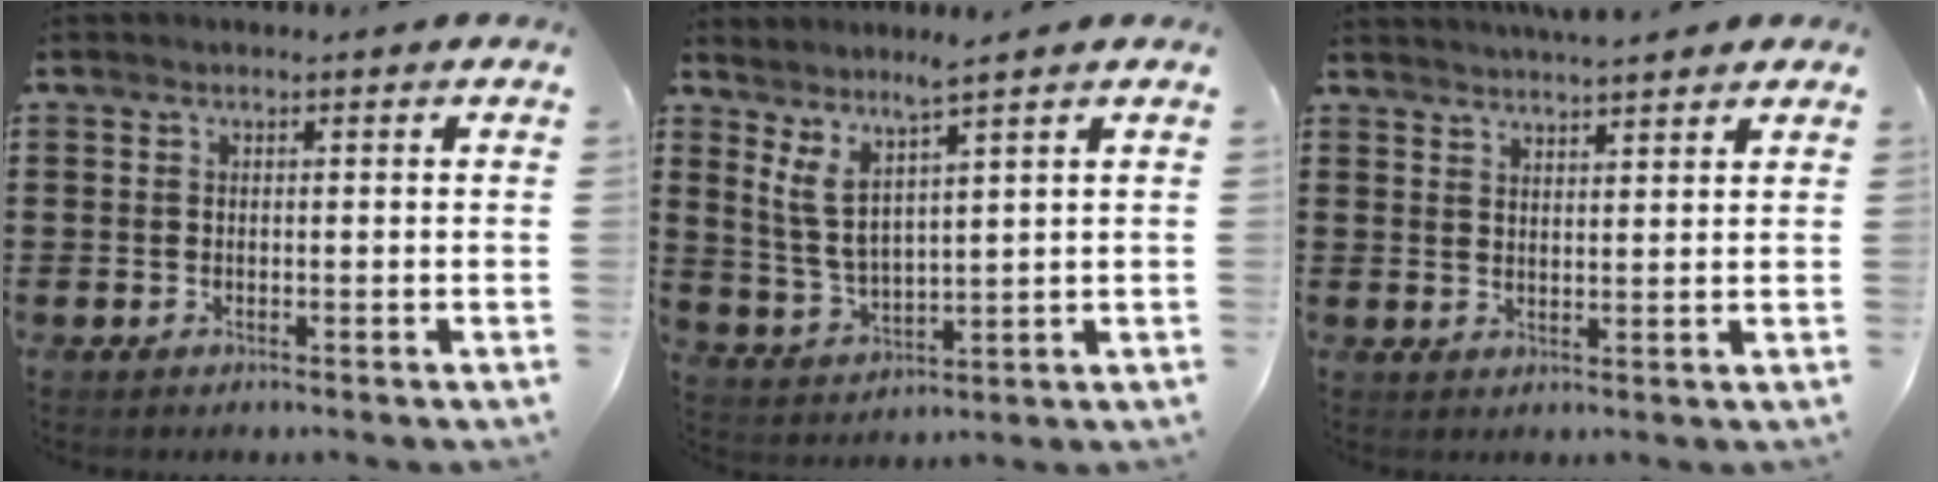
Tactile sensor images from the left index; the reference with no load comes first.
{"total": 4.9, "force": [3.2, 0.6, 3.7], "torque": [-0.094, -0.021, 0.049]}
{"total": 3.2, "force": [3.1, -0.2, 0.6], "torque": [-0.020, -0.007, 0.057]}